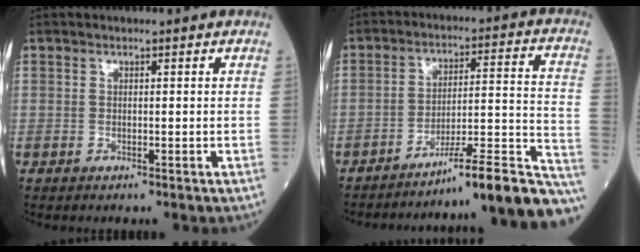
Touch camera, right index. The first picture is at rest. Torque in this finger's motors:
{"motor_torque": [-0.01, -0.02, 0.04, 0.04]}